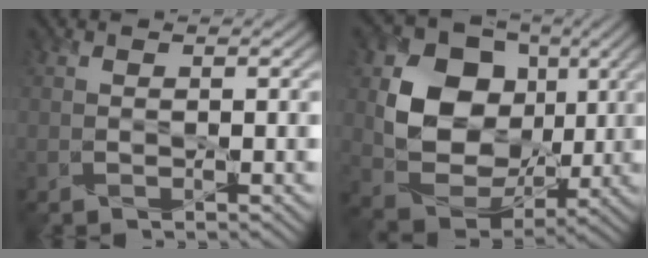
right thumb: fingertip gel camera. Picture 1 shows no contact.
{"total": 12.5, "force": [2.3, 10.2, 6.8], "torque": [-0.135, -0.003, 0.033]}